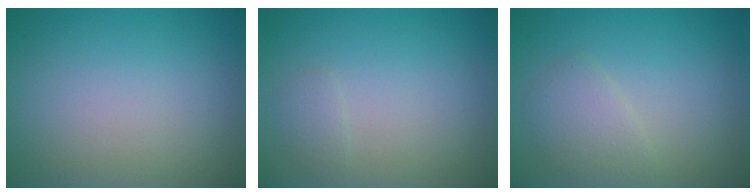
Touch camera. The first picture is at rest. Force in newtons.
{"total": 0.9, "press": 0.9, "slide": 0.0}
{"total": 2.2, "press": 2.2, "slide": 0.0}